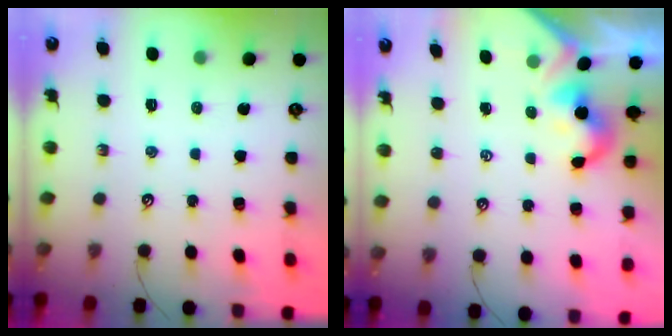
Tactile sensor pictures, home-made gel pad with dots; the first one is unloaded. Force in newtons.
{"total": 2.0, "press": 1.9, "slide": 0.5}